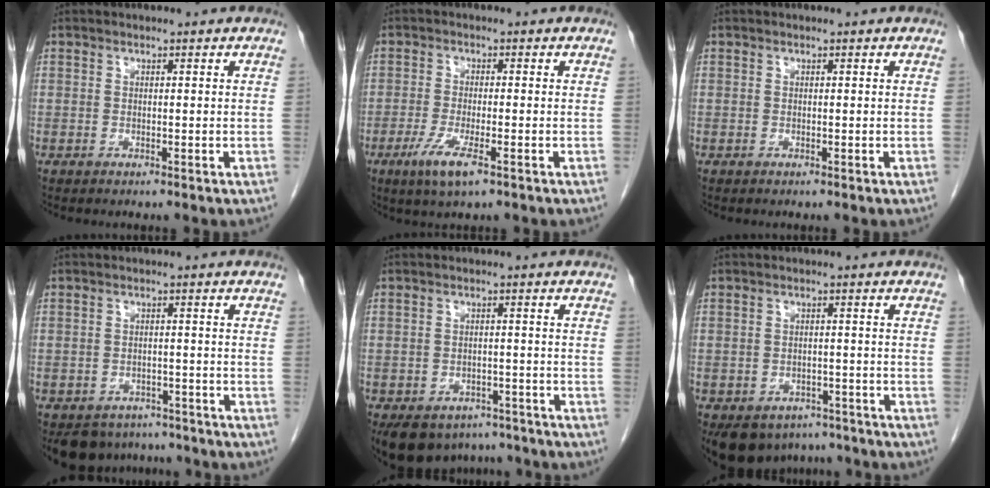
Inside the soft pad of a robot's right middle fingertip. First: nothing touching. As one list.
[{"total": 5.3, "force": [-2.7, 0.6, 4.5], "torque": [-0.097, -0.016, -0.049]}, {"total": 0.0}, {"total": 7.7, "force": [-6.5, 4.1, 1.0], "torque": [-0.010, 0.002, -0.084]}, {"total": 10.6, "force": [-7.8, 6.4, 3.3], "torque": [-0.066, -0.001, -0.099]}, {"total": 9.7, "force": [-6.8, 6.4, 2.8], "torque": [-0.057, 0.000, -0.086]}]